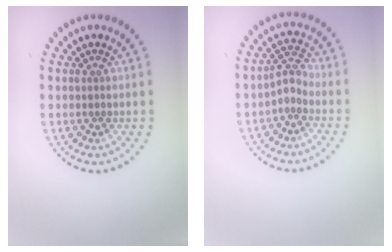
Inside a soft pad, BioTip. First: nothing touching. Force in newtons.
{"total": 1.7, "press": 1.4, "slide": 1.0}